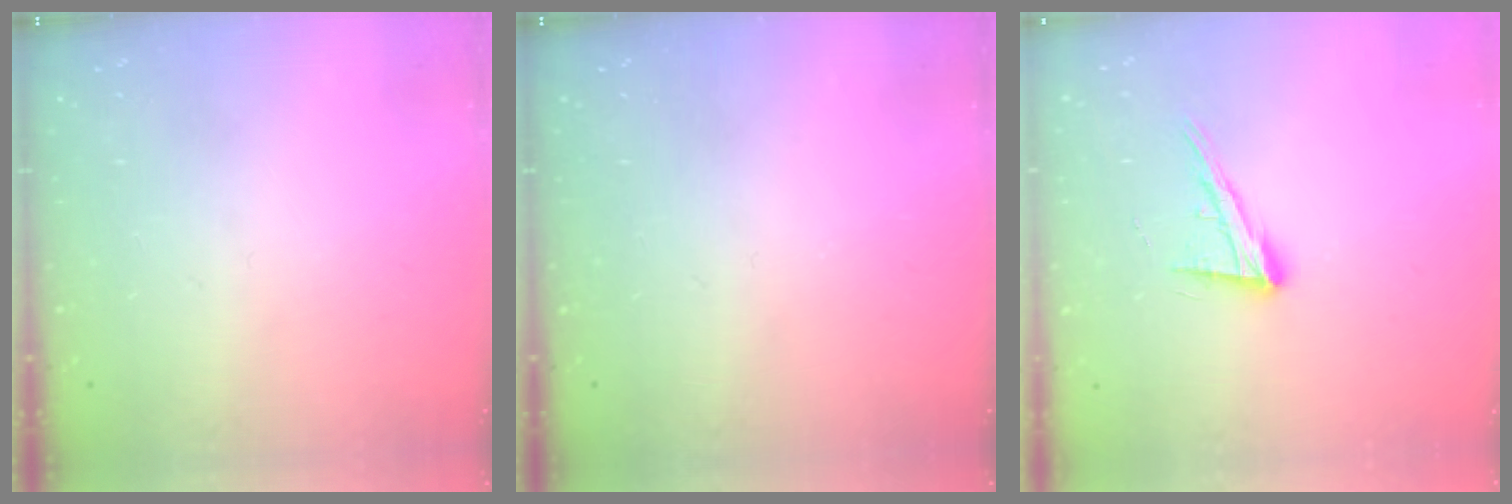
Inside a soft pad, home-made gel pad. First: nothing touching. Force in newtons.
{"total": 0.0}
{"total": 13.2, "press": 12.7, "slide": 3.4}